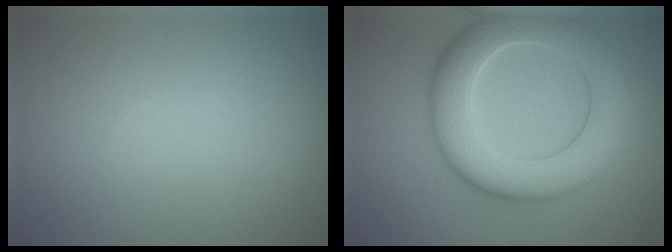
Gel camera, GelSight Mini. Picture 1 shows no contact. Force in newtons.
{"total": 8.4, "press": 8.4, "slide": 0.4}